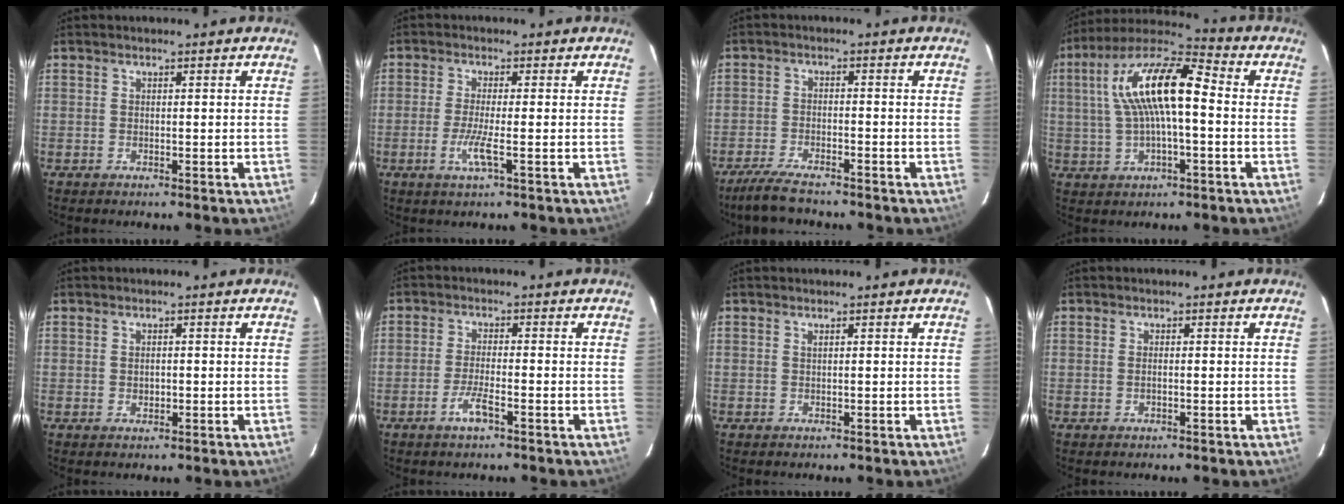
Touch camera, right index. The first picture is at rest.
{"total": 4.2, "force": [-1.5, -0.2, 3.9], "torque": [-0.085, -0.007, -0.034]}
{"total": 6.9, "force": [-5.9, 1.2, 3.3], "torque": [-0.088, -0.017, -0.109]}
{"total": 15.3, "force": [1.3, 4.9, 14.5], "torque": [-0.275, 0.027, 0.015]}
{"total": 1.4, "force": [-0.1, 1.0, 0.9], "torque": [-0.015, 0.003, -0.001]}
{"total": 4.0, "force": [-2.4, 0.5, 3.2], "torque": [-0.072, -0.003, -0.047]}
{"total": 0.0}
{"total": 0.7, "force": [-0.1, 0.2, 0.7], "torque": [-0.016, 0.002, -0.004]}